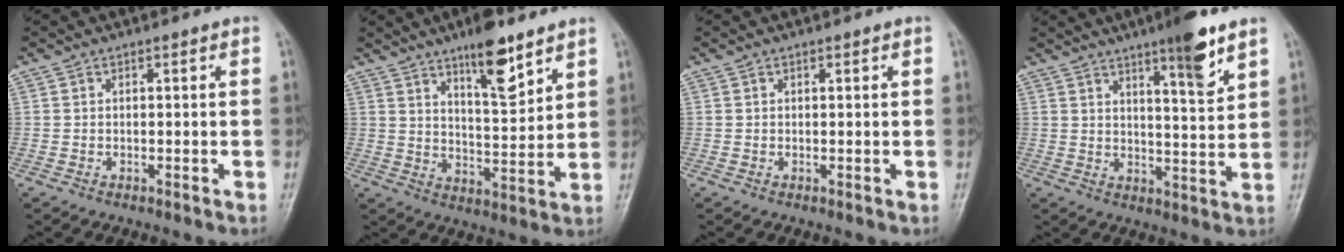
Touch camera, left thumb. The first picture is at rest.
{"total": 10.8, "force": [7.2, 3.1, 7.5], "torque": [-0.102, -0.050, 0.119]}
{"total": 0.6, "force": [0.3, 0.3, 0.4], "torque": [-0.006, 0.000, 0.004]}
{"total": 9.4, "force": [6.0, 1.4, 7.0], "torque": [-0.096, -0.038, 0.089]}